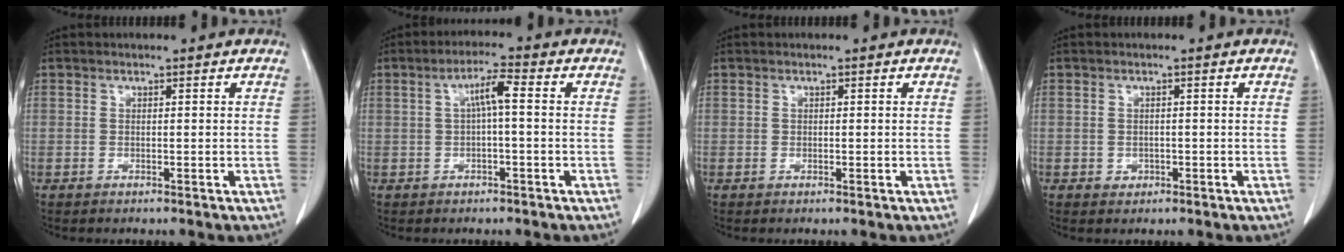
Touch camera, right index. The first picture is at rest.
{"total": 4.5, "force": [0.5, 0.8, 4.4], "torque": [-0.083, 0.016, 0.009]}
{"total": 0.0}
{"total": 2.3, "force": [-0.7, 1.9, 1.0], "torque": [-0.017, 0.004, 0.000]}